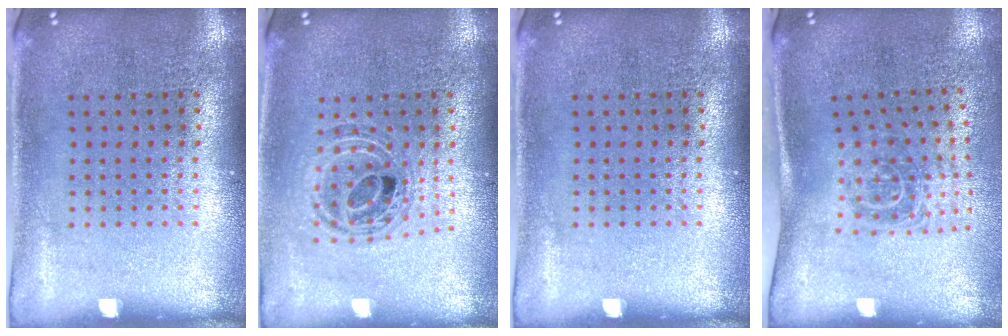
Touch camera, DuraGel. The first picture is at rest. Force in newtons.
{"total": 0.8, "press": 0.8, "slide": 0.1}
{"total": 0.0}
{"total": 1.7, "press": 1.2, "slide": 1.3}